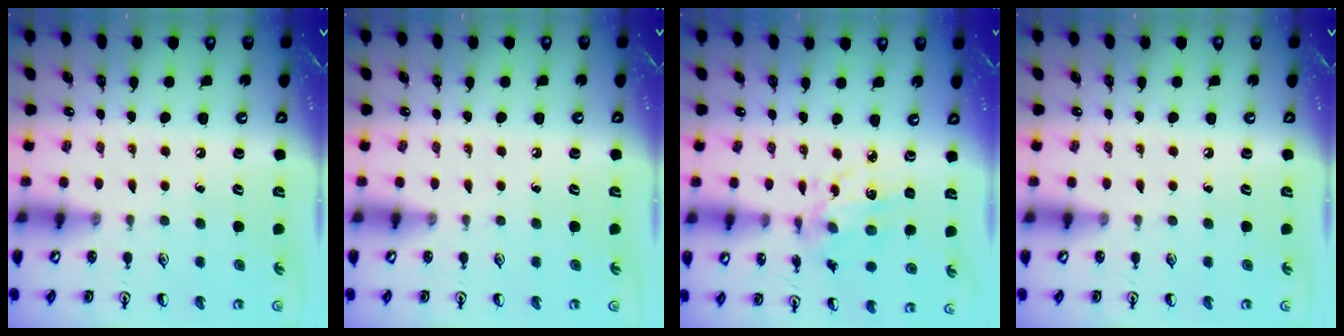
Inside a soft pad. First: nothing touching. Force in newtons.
{"total": 0.0}
{"total": 7.8, "press": 7.7, "slide": 0.7}
{"total": 0.0}